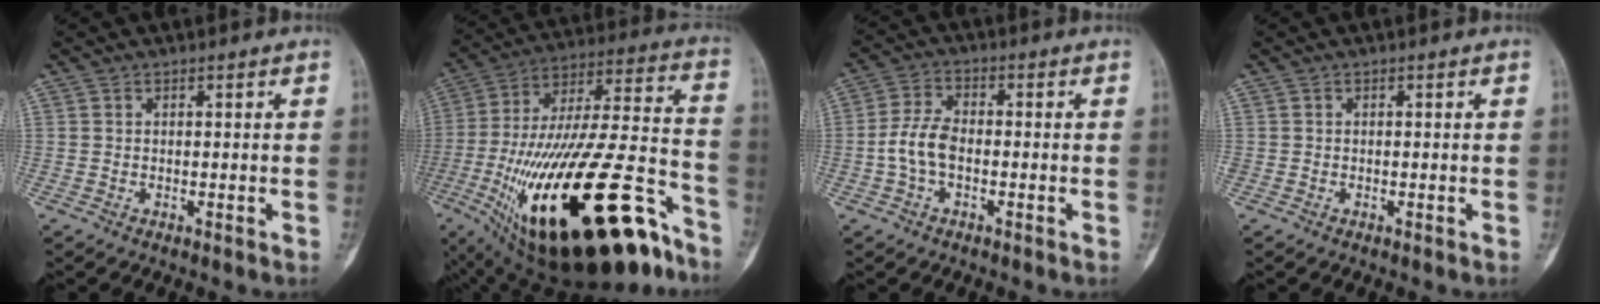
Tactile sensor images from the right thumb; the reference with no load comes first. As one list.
[{"total": 40.0, "force": [-19.6, 14.1, 31.9], "torque": [-0.526, 0.049, -0.310]}, {"total": 6.6, "force": [-1.3, 3.7, 5.2], "torque": [-0.109, 0.019, -0.031]}, {"total": 0.0}]